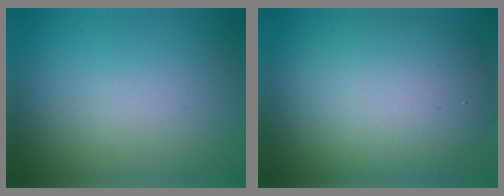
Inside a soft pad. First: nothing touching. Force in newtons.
{"total": 10.0, "press": 10.0, "slide": 0.3}